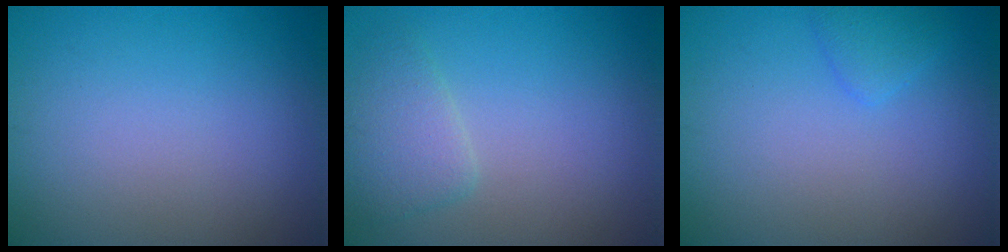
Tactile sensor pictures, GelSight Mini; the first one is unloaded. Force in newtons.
{"total": 2.5, "press": 2.5, "slide": 0.2}
{"total": 1.3, "press": 1.3, "slide": 0.0}